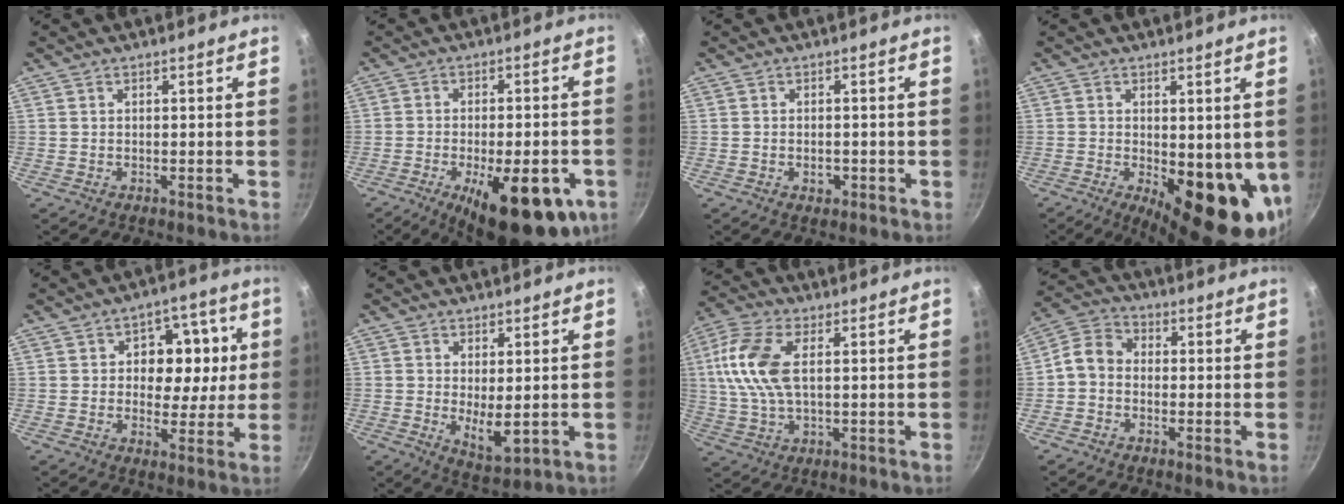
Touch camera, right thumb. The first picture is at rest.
{"total": 18.4, "force": [-7.7, 7.0, 15.2], "torque": [-0.181, 0.012, -0.101]}
{"total": 2.3, "force": [-0.8, 1.5, 1.5], "torque": [-0.017, 0.006, -0.010]}
{"total": 16.1, "force": [-2.4, 6.7, 14.4], "torque": [-0.160, -0.031, -0.019]}
{"total": 10.8, "force": [1.5, 8.3, 6.7], "torque": [-0.047, 0.003, 0.014]}
{"total": 6.2, "force": [0.2, 2.7, 5.6], "torque": [-0.083, -0.023, 0.015]}
{"total": 11.8, "force": [2.1, 6.0, 9.9], "torque": [-0.206, 0.013, 0.032]}
{"total": 5.8, "force": [-1.2, 4.6, 3.3], "torque": [-0.052, 0.026, -0.043]}